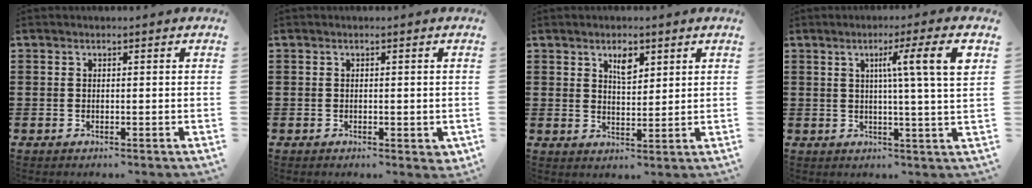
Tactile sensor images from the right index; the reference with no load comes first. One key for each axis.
{"total": 0.6, "fx": 0.0, "fy": 0.5, "fz": 0.3, "tx": -0.007, "ty": 0.005, "tz": -0.001}
{"total": 3.5, "fx": 2.1, "fy": 1.5, "fz": 2.4, "tx": -0.037, "ty": -0.001, "tz": 0.034}
{"total": 8.5, "fx": 2.6, "fy": -0.1, "fz": 8.1, "tx": -0.136, "ty": -0.009, "tz": 0.030}